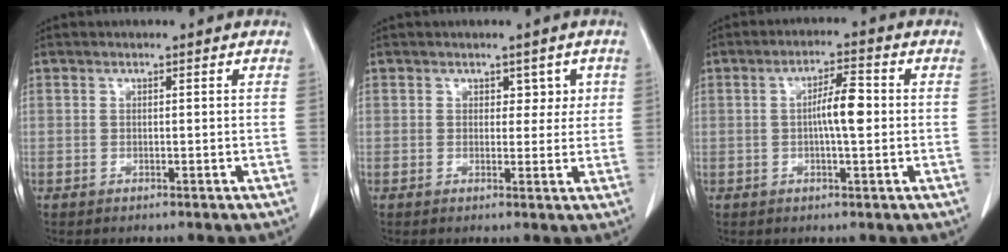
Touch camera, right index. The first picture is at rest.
{"total": 2.7, "force": [1.1, 1.8, 1.6], "torque": [-0.006, 0.002, 0.012]}
{"total": 5.2, "force": [0.2, 0.8, 5.1], "torque": [-0.086, 0.010, 0.003]}